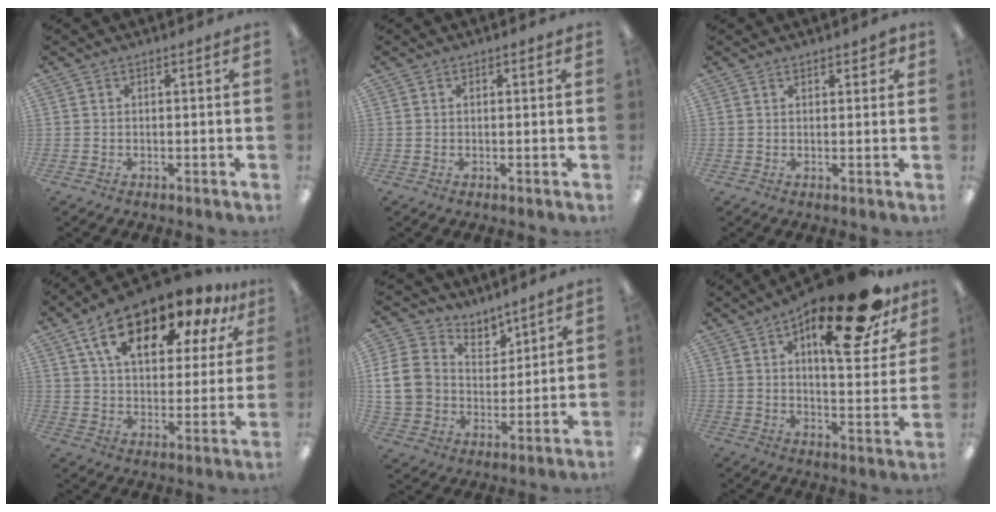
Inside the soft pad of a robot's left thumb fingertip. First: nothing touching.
{"total": 0.6, "force": [0.2, 0.3, 0.4], "torque": [0.000, 0.000, 0.002]}
{"total": 2.0, "force": [1.6, 0.9, 1.0], "torque": [-0.012, -0.002, 0.026]}
{"total": 17.9, "force": [12.4, 8.1, 10.0], "torque": [-0.174, -0.068, 0.213]}
{"total": 12.1, "force": [5.2, 10.0, 4.3], "torque": [-0.093, -0.023, 0.108]}
{"total": 23.3, "force": [14.1, 9.0, 16.1], "torque": [-0.219, -0.078, 0.225]}